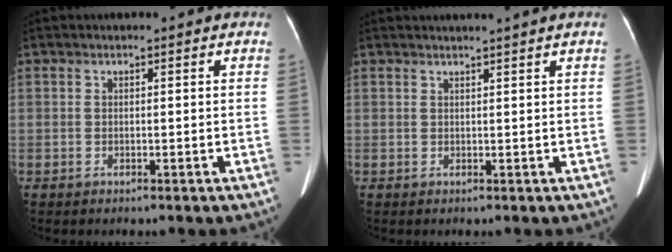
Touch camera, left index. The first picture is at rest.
{"total": 3.1, "force": [2.7, -0.9, 1.3], "torque": [-0.015, 0.013, 0.039]}